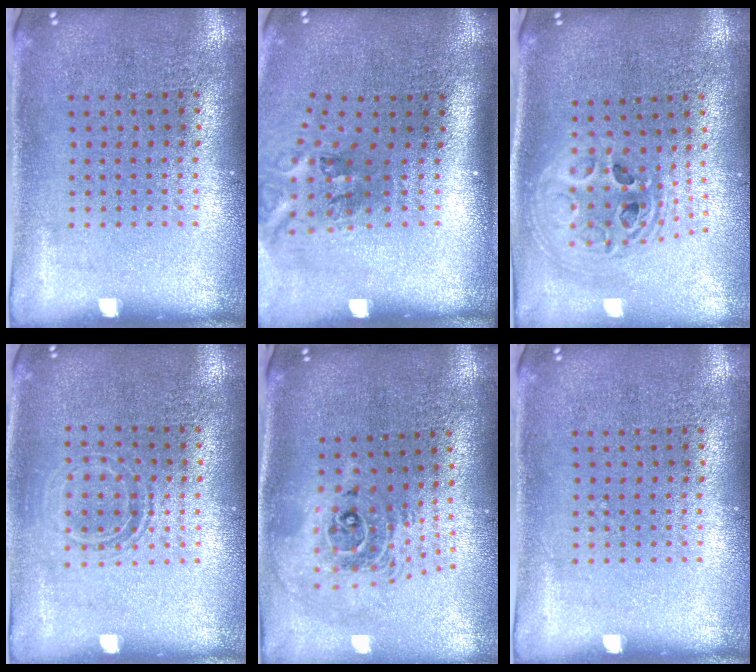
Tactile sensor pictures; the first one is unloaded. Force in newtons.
{"total": 2.0, "press": 1.2, "slide": 1.6}
{"total": 2.3, "press": 1.8, "slide": 1.4}
{"total": 1.2, "press": 1.1, "slide": 0.6}
{"total": 2.3, "press": 1.8, "slide": 1.5}
{"total": 0.0}